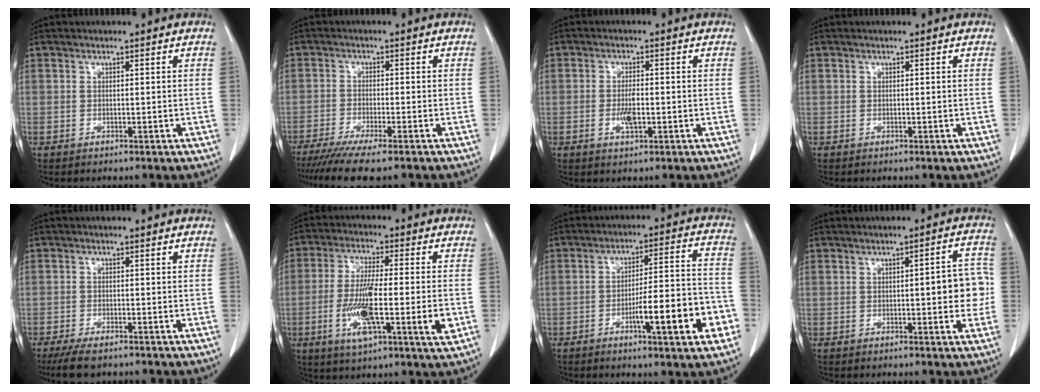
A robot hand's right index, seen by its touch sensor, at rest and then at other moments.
{"total": 9.1, "force": [-7.4, 0.2, 5.4], "torque": [-0.078, -0.022, -0.117]}
{"total": 3.4, "force": [-0.8, 1.0, 3.2], "torque": [-0.064, -0.002, -0.011]}
{"total": 0.0}
{"total": 5.2, "force": [-4.2, 1.2, 2.8], "torque": [-0.049, -0.011, -0.069]}
{"total": 13.5, "force": [-3.3, 1.4, 13.0], "torque": [-0.236, -0.013, -0.060]}
{"total": 13.1, "force": [-5.1, 1.6, 11.9], "torque": [-0.174, 0.012, -0.073]}
{"total": 5.8, "force": [-0.4, 1.7, 5.5], "torque": [-0.060, 0.012, -0.008]}